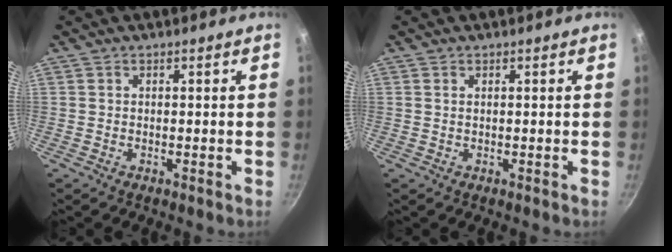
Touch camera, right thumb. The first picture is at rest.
{"total": 0.6, "force": [0.1, 0.3, 0.5], "torque": [-0.010, 0.000, 0.002]}